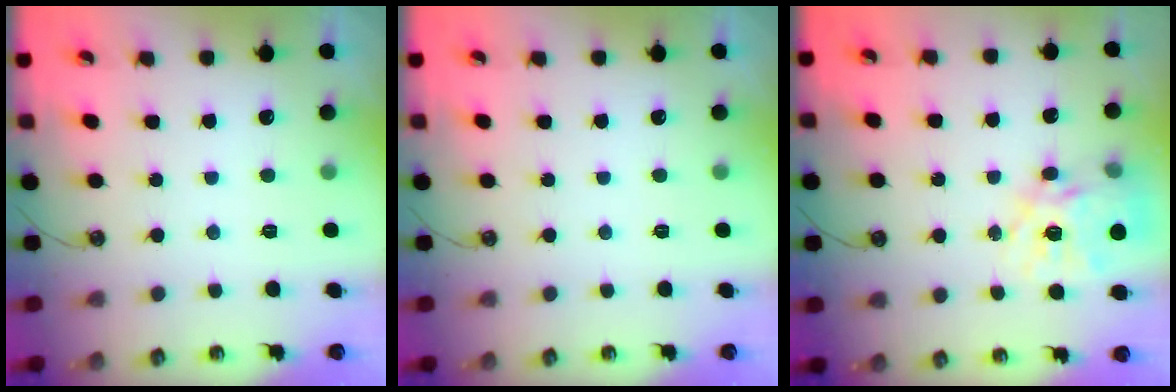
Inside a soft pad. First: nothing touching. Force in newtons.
{"total": 0.0}
{"total": 17.0, "press": 17.0, "slide": 1.6}